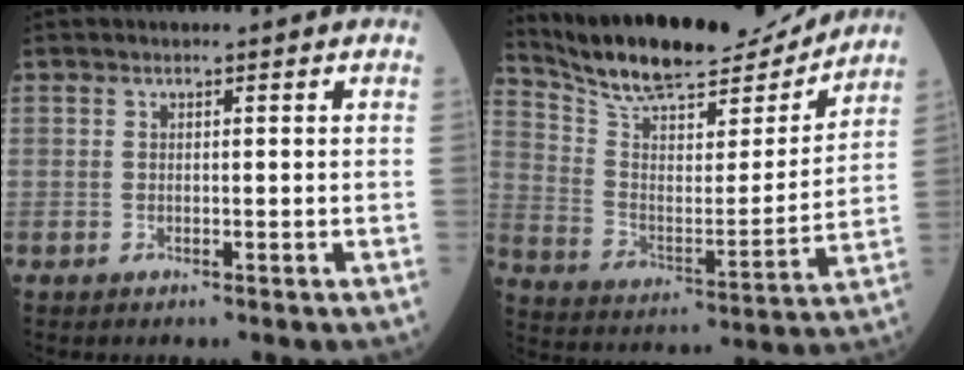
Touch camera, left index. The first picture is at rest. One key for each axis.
{"total": 20.0, "fx": 18.4, "fy": 3.7, "fz": 7.1, "tx": -0.131, "ty": -0.016, "tz": 0.293}